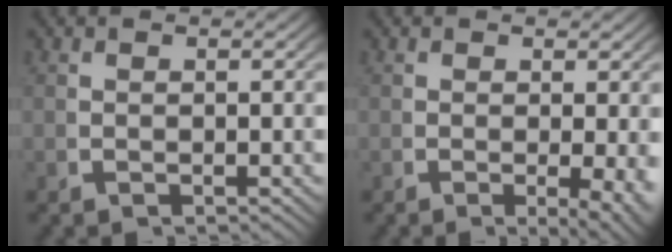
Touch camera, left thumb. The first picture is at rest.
{"total": 3.3, "force": [-0.7, 1.1, 3.0], "torque": [-0.044, -0.018, -0.005]}